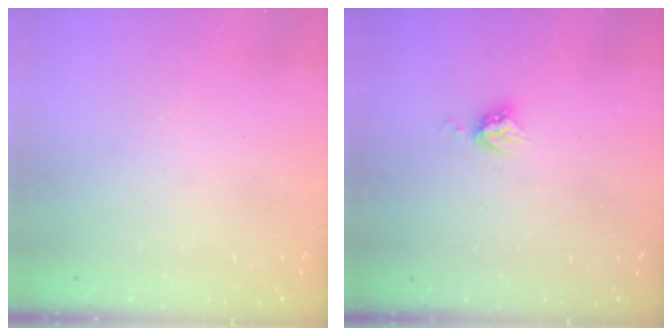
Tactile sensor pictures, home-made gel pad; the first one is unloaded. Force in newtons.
{"total": 4.4, "press": 4.4, "slide": 0.1}